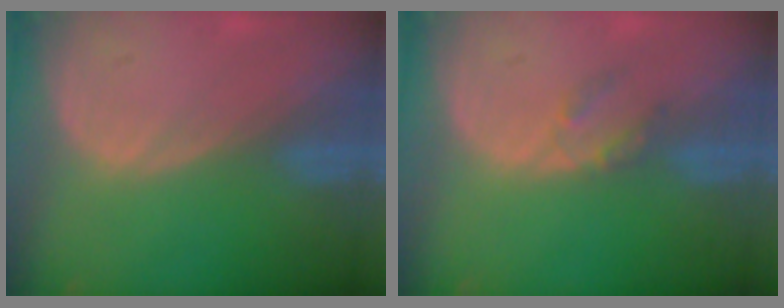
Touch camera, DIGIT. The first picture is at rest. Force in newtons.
{"total": 2.2, "press": 2.1, "slide": 0.4}